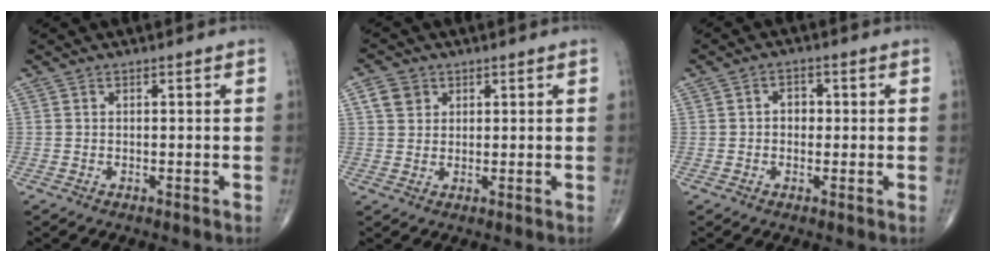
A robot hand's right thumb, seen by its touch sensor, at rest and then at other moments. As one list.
[{"total": 4.0, "force": [1.7, 3.3, 1.5], "torque": [-0.015, -0.002, 0.030]}, {"total": 3.0, "force": [0.1, 2.3, 1.8], "torque": [-0.011, 0.009, -0.004]}]